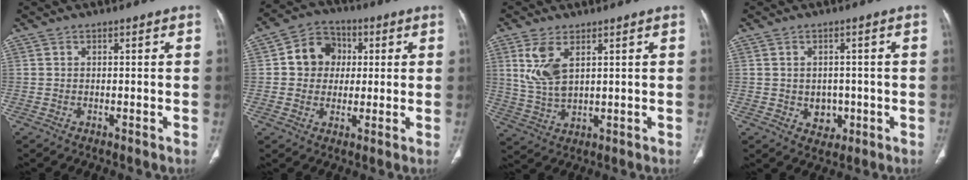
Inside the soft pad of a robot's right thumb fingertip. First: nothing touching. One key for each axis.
{"total": 9.4, "fx": 1.3, "fy": 8.3, "fz": 4.1, "tx": -0.030, "ty": 0.010, "tz": 0.012}
{"total": 7.8, "fx": 3.1, "fy": 3.7, "fz": 6.1, "tx": -0.130, "ty": -0.010, "tz": 0.074}
{"total": 4.4, "fx": -0.7, "fy": 3.7, "fz": 2.3, "tx": -0.009, "ty": 0.003, "tz": 0.000}